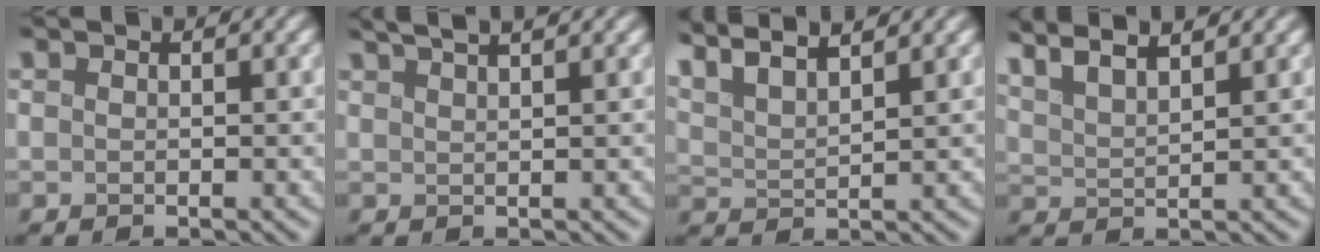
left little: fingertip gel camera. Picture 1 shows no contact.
{"total": 4.6, "force": [3.5, 1.1, 2.7], "torque": [-0.028, 0.030, 0.029]}
{"total": 8.0, "force": [6.0, 2.3, 4.7], "torque": [-0.115, 0.039, 0.079]}
{"total": 5.8, "force": [4.3, 1.5, 3.6], "torque": [-0.085, 0.028, 0.056]}